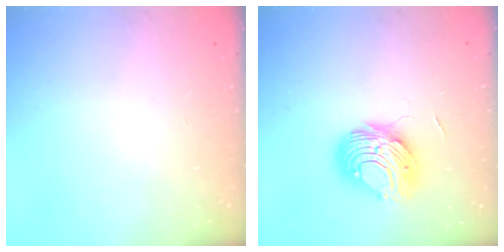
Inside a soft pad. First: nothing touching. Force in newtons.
{"total": 8.7, "press": 8.7, "slide": 0.8}